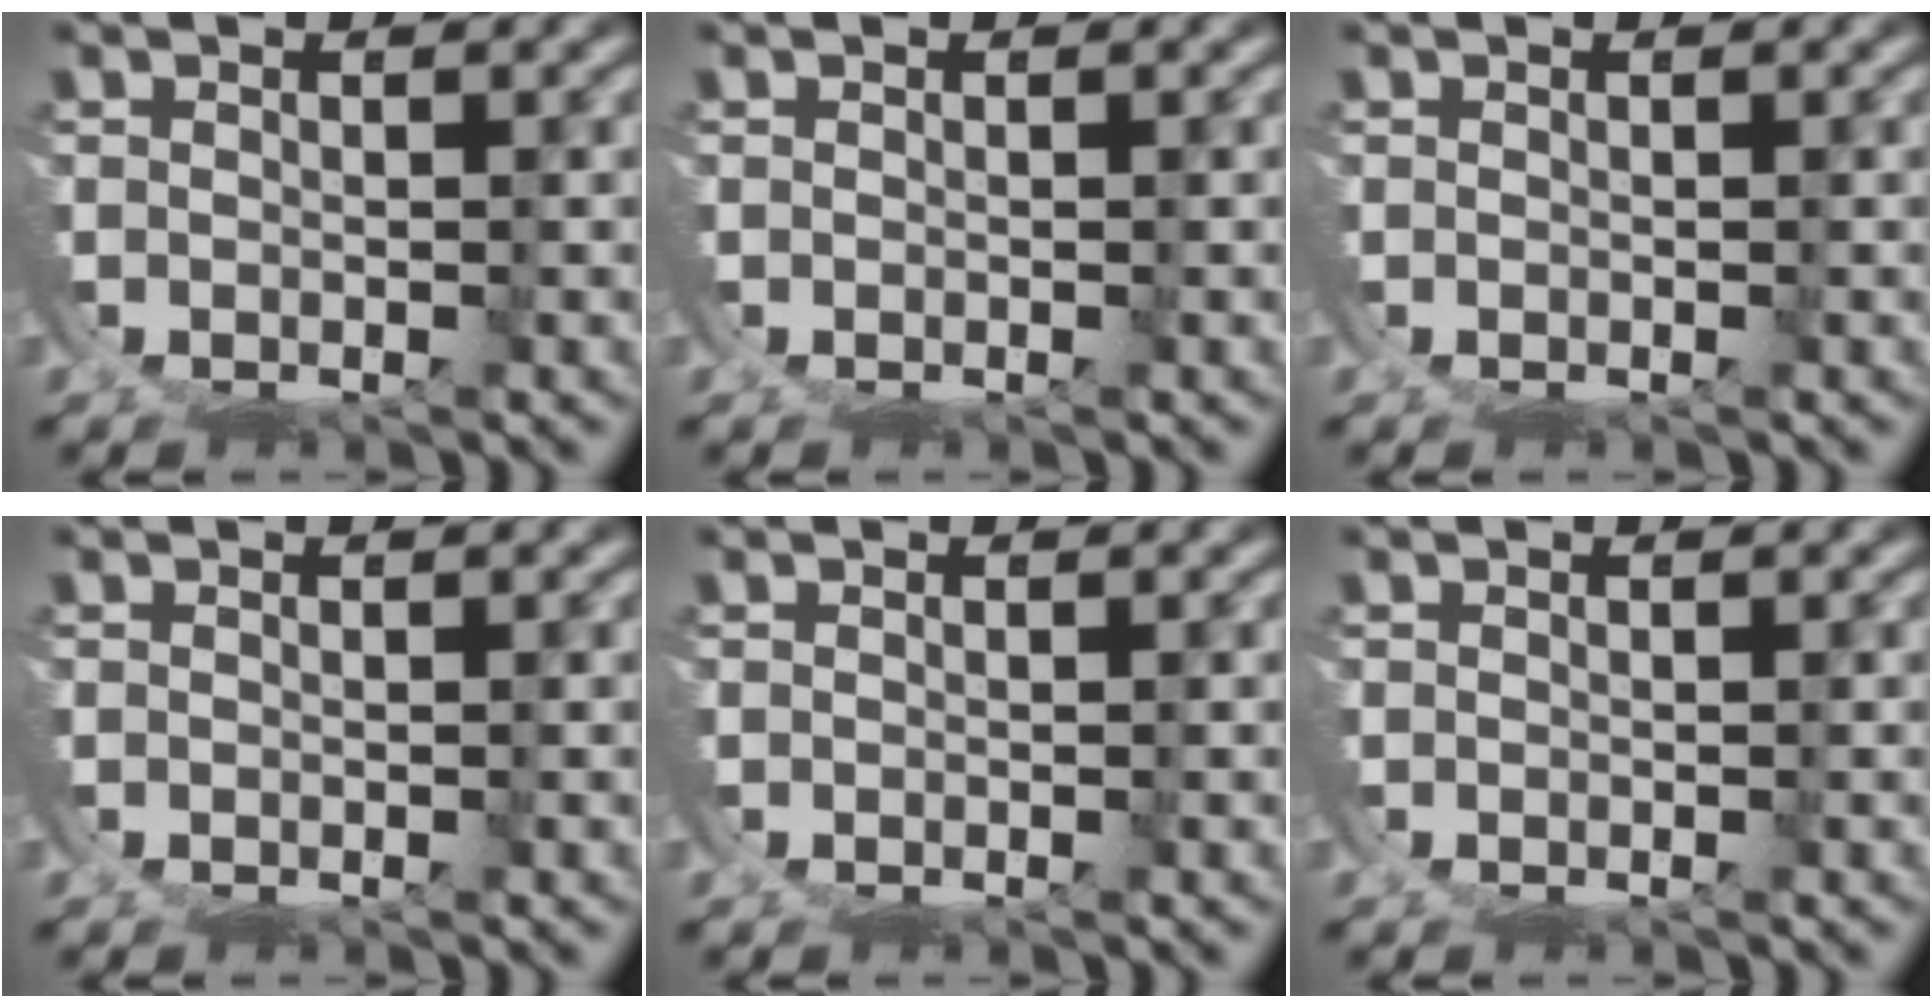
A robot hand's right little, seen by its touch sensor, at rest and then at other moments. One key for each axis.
{"total": 0.0}
{"total": 0.0}
{"total": 0.0}
{"total": 0.0}
{"total": 0.0}